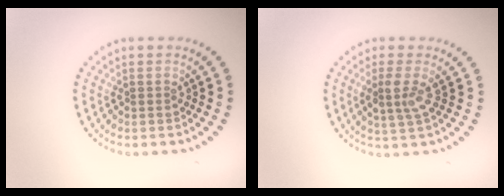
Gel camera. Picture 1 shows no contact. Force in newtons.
{"total": 2.3, "press": 2.0, "slide": 1.2}